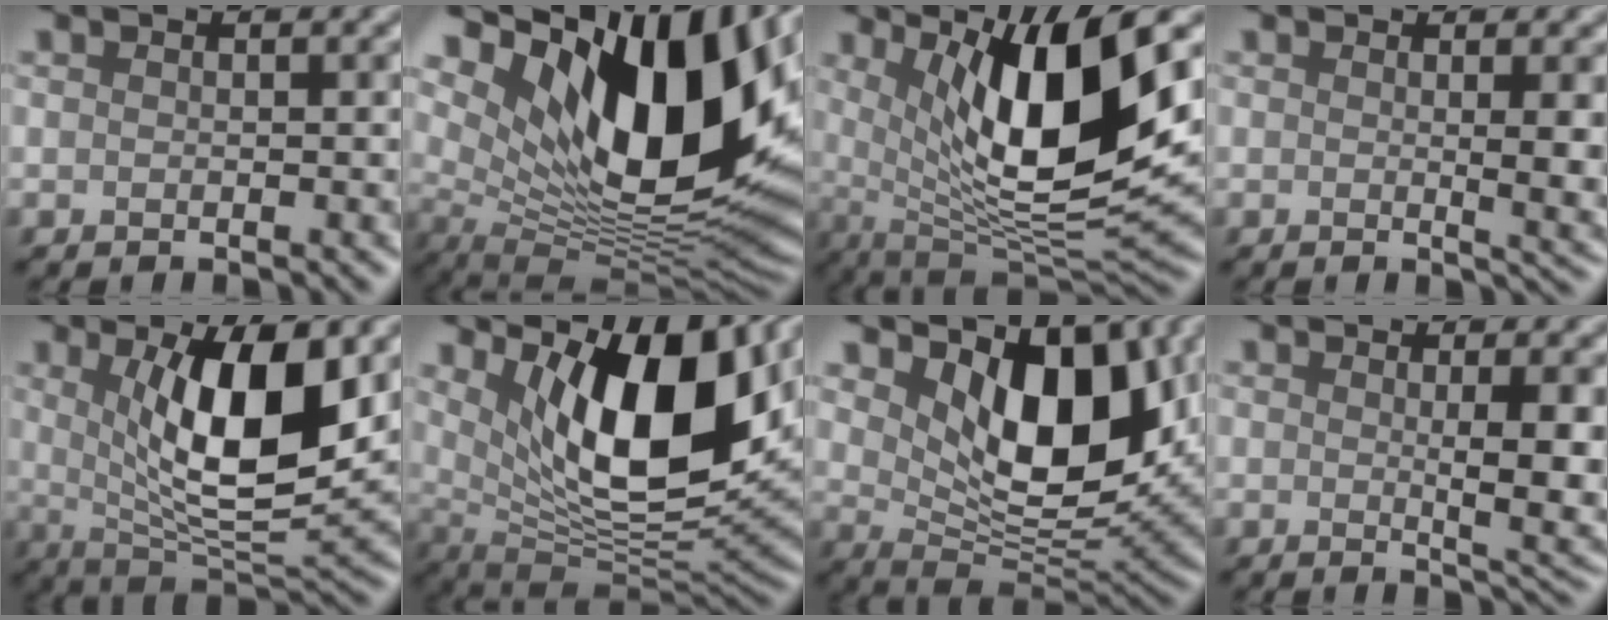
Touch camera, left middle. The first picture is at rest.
{"total": 16.6, "force": [5.7, 8.2, 13.3], "torque": [-0.215, -0.003, 0.096]}
{"total": 11.1, "force": [3.3, 3.2, 10.1], "torque": [-0.157, -0.017, 0.063]}
{"total": 3.8, "force": [0.5, 1.0, 3.6], "torque": [-0.040, -0.004, 0.010]}
{"total": 9.6, "force": [2.1, 3.1, 8.9], "torque": [-0.145, -0.018, 0.043]}
{"total": 11.8, "force": [4.0, 4.7, 10.1], "torque": [-0.155, -0.017, 0.074]}
{"total": 9.5, "force": [3.4, 5.2, 7.2], "torque": [-0.117, -0.022, 0.057]}
{"total": 5.3, "force": [0.6, 1.2, 5.1], "torque": [-0.065, -0.006, 0.015]}